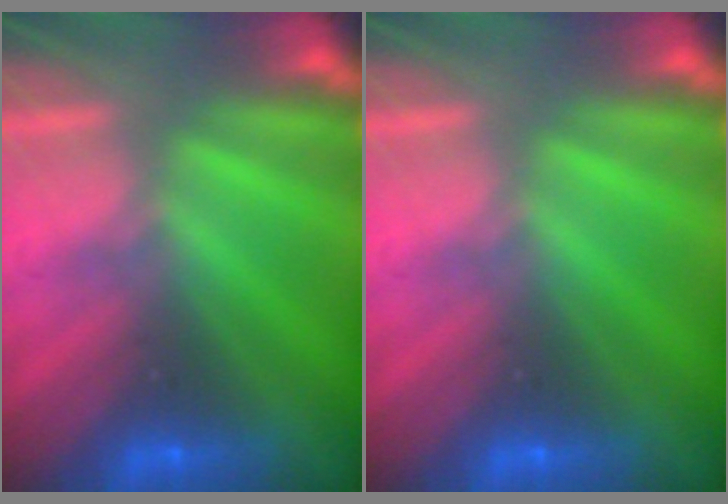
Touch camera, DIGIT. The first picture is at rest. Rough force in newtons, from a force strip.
{"total": 0.0}